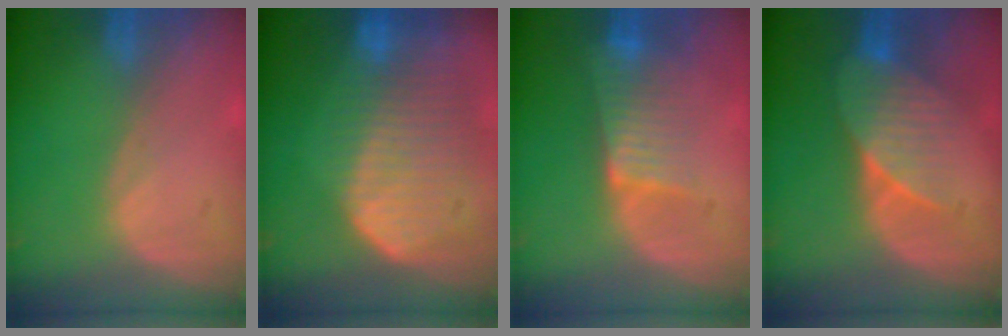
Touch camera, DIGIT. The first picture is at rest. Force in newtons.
{"total": 10.5, "press": 9.2, "slide": 5.1}
{"total": 6.3, "press": 5.6, "slide": 3.0}
{"total": 7.2, "press": 6.6, "slide": 2.8}